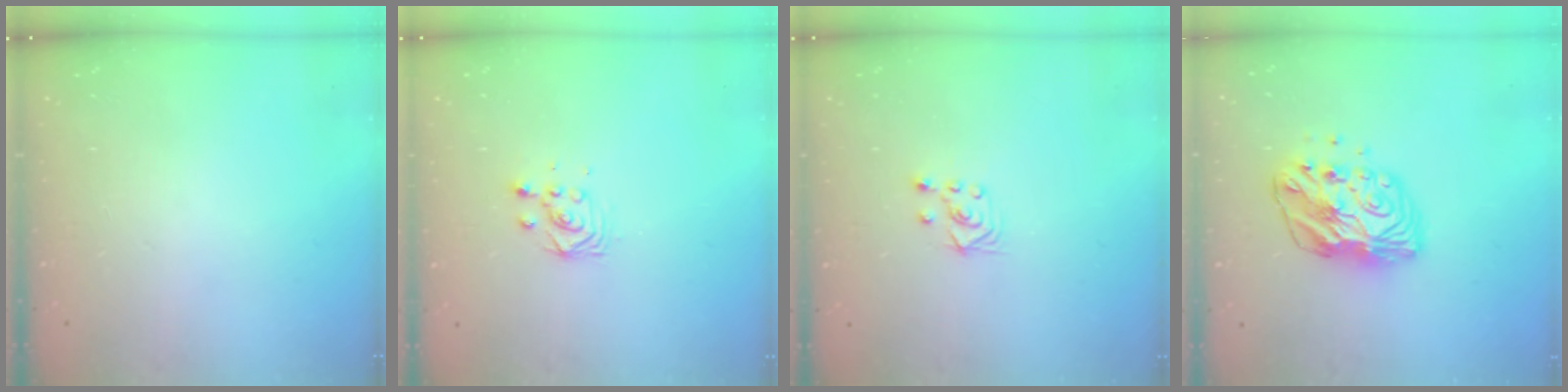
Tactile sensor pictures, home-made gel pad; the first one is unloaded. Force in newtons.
{"total": 2.8, "press": 2.8, "slide": 0.3}
{"total": 2.8, "press": 2.6, "slide": 1.1}
{"total": 12.7, "press": 12.7, "slide": 1.0}